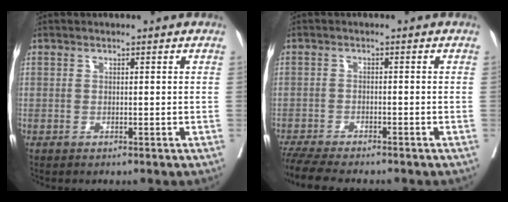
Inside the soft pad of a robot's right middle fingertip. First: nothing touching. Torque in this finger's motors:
{"motor_torque": [0.41, -0.37, 0.09, 0.03]}